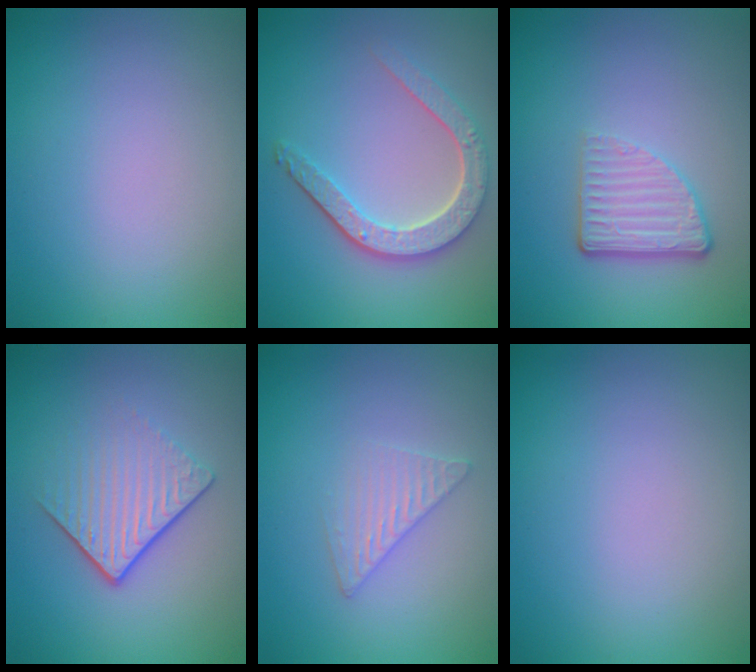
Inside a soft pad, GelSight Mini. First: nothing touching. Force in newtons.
{"total": 4.3, "press": 3.5, "slide": 2.5}
{"total": 3.0, "press": 2.1, "slide": 2.1}
{"total": 4.2, "press": 2.6, "slide": 3.3}
{"total": 2.0, "press": 2.0, "slide": 0.2}
{"total": 0.0}